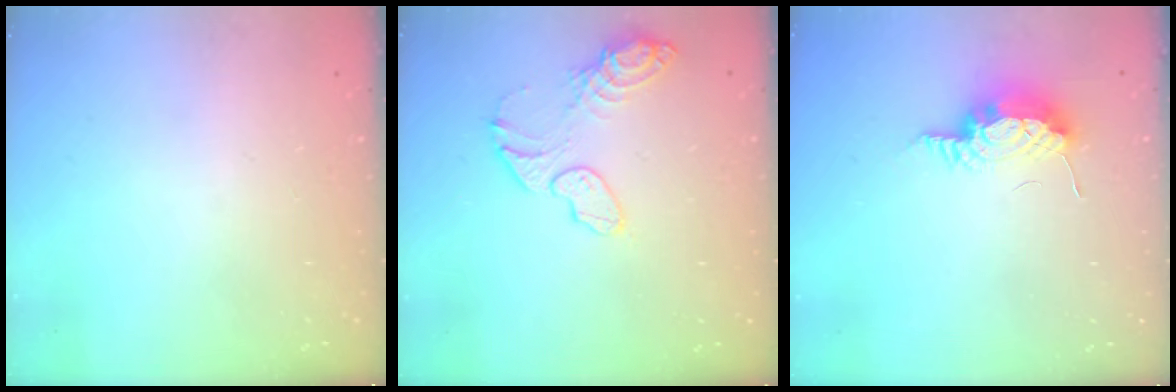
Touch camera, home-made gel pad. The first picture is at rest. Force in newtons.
{"total": 13.2, "press": 11.5, "slide": 6.5}
{"total": 16.0, "press": 11.3, "slide": 11.4}